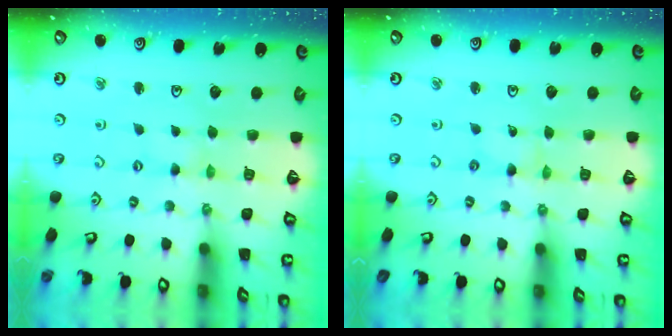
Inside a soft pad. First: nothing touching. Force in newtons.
{"total": 0.0}